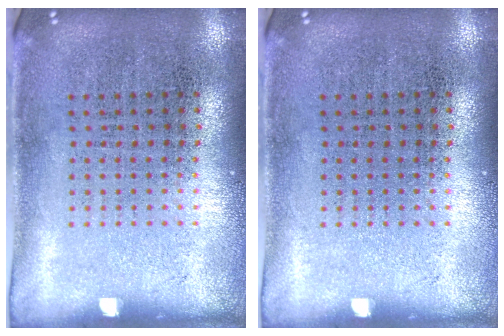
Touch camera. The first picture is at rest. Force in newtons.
{"total": 0.0}